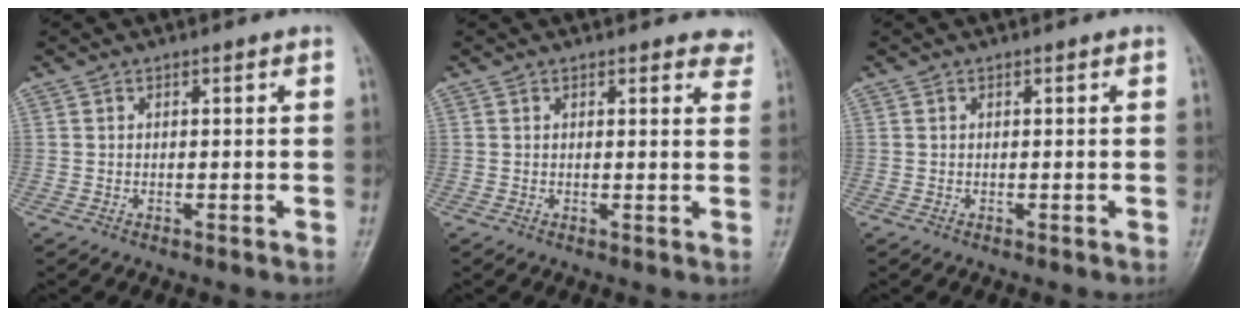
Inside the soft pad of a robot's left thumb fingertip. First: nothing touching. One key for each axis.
{"total": 3.7, "fx": 3.3, "fy": 1.3, "fz": 0.9, "tx": 0.017, "ty": -0.016, "tz": 0.018}
{"total": 0.0}